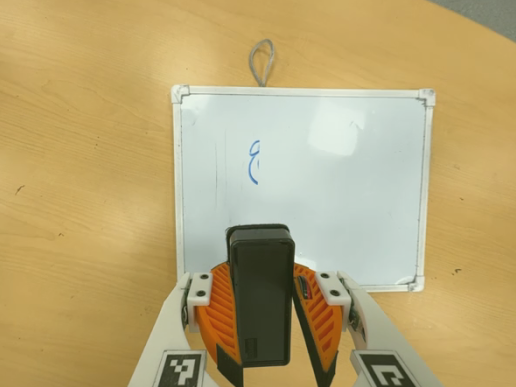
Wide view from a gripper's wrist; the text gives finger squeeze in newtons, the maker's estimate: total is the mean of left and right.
{"total": 8.9, "left": 9.1, "right": 8.7}